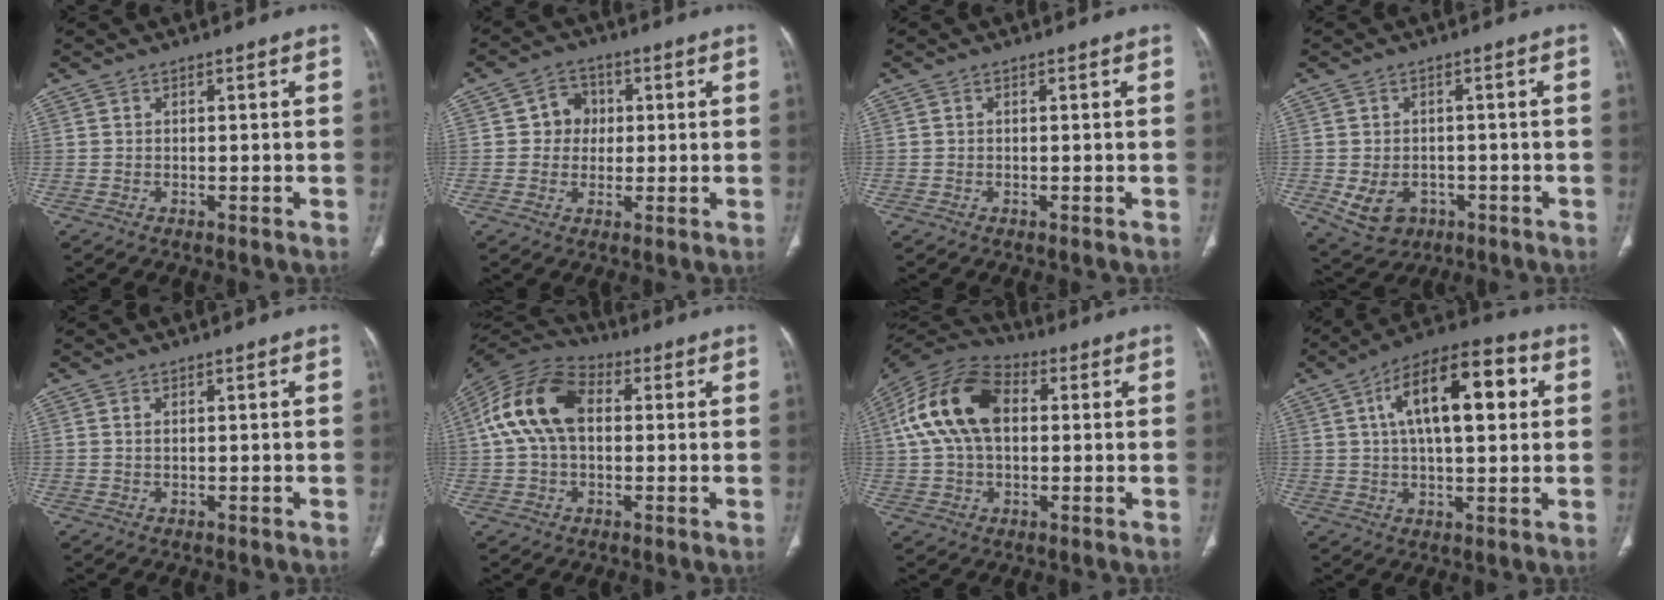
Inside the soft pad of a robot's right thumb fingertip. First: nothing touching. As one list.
[{"total": 5.7, "force": [0.6, 5.2, 2.2], "torque": [0.000, 0.008, 0.004]}, {"total": 0.0}, {"total": 7.4, "force": [-2.3, 5.8, 3.9], "torque": [-0.061, 0.014, -0.020]}, {"total": 0.8, "force": [0.3, 0.3, 0.6], "torque": [-0.017, 0.004, 0.008]}, {"total": 15.0, "force": [2.1, 9.6, 11.4], "torque": [-0.222, 0.035, 0.029]}, {"total": 16.9, "force": [2.8, 10.6, 12.9], "torque": [-0.247, 0.030, 0.044]}, {"total": 17.5, "force": [4.6, 7.6, 15.1], "torque": [-0.223, 0.018, 0.065]}]